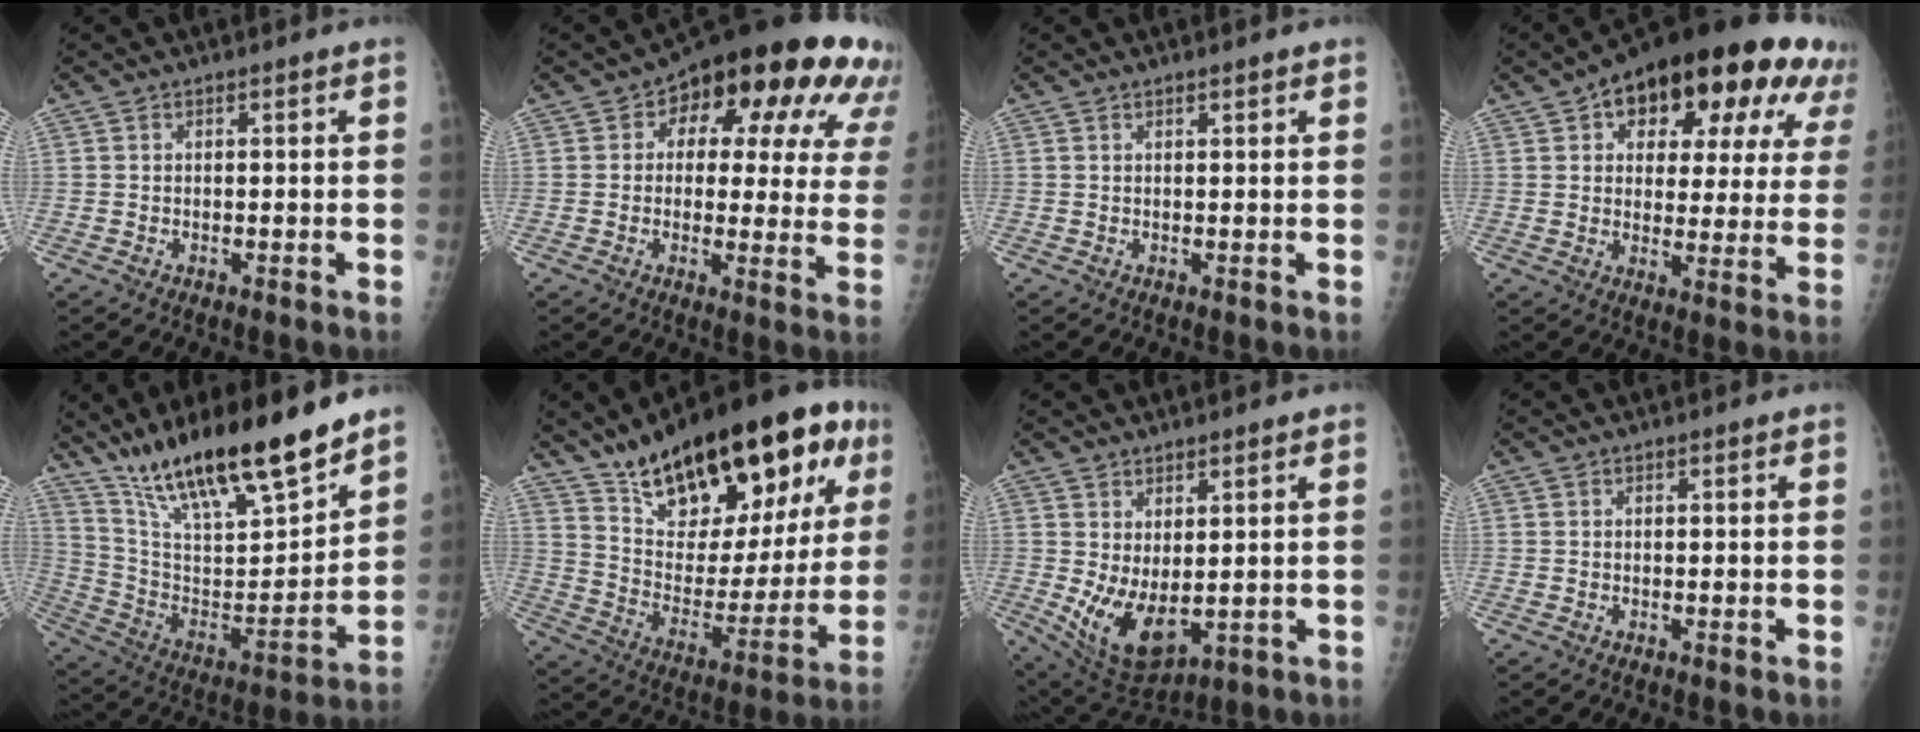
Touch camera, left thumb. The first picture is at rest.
{"total": 21.7, "force": [9.6, 10.9, 16.2], "torque": [-0.167, 0.006, 0.113]}
{"total": 1.0, "force": [0.7, 0.2, 0.6], "torque": [-0.005, 0.000, 0.010]}
{"total": 24.6, "force": [12.6, 12.0, 17.3], "torque": [-0.199, 0.011, 0.168]}
{"total": 24.8, "force": [18.5, 5.4, 15.6], "torque": [-0.245, -0.073, 0.327]}
{"total": 30.9, "force": [17.2, 12.4, 22.4], "torque": [-0.311, -0.032, 0.277]}
{"total": 10.1, "force": [0.5, 5.3, 8.6], "torque": [-0.141, -0.022, 0.035]}
{"total": 0.0}